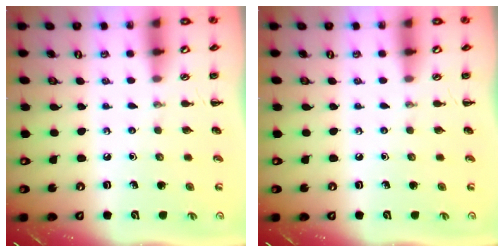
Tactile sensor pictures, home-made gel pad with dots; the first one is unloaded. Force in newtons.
{"total": 0.0}